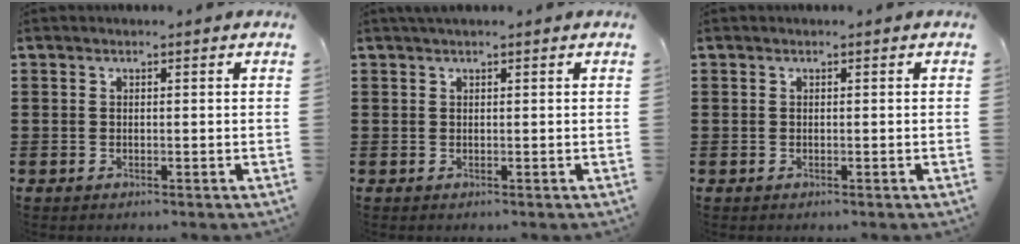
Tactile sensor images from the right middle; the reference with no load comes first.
{"total": 0.7, "force": [0.5, 0.0, 0.5], "torque": [-0.010, 0.002, 0.009]}
{"total": 0.0}